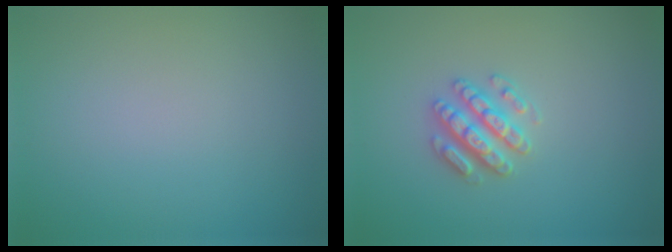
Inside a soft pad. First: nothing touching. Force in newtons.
{"total": 2.9, "press": 2.8, "slide": 0.6}